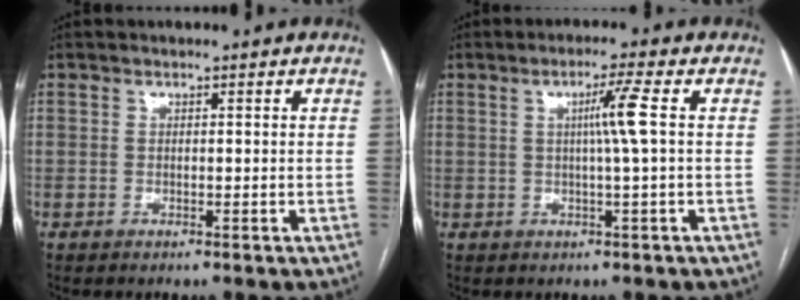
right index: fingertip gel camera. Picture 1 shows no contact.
{"total": 4.4, "force": [0.7, -1.2, 4.2], "torque": [-0.076, 0.001, 0.012]}